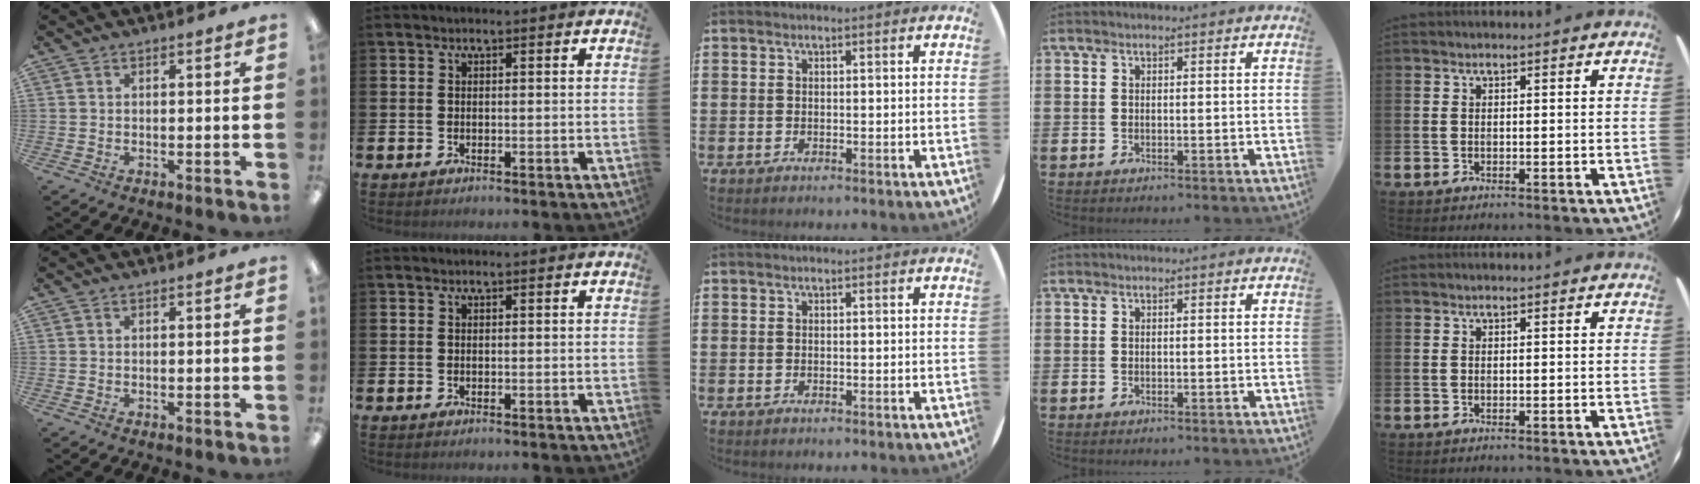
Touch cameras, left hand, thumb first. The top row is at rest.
{}